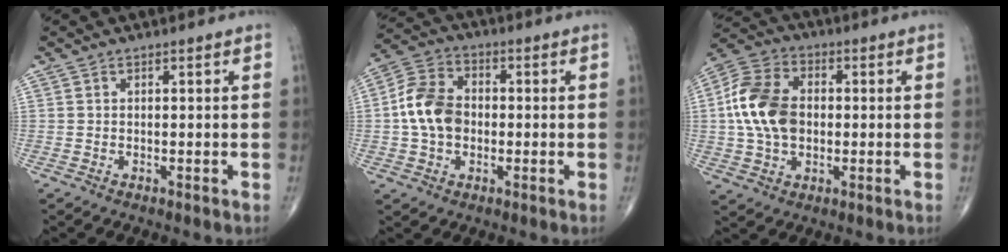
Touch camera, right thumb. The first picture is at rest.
{"total": 10.1, "force": [-0.6, 7.3, 6.9], "torque": [-0.121, 0.026, -0.021]}
{"total": 13.6, "force": [0.4, 9.3, 9.9], "torque": [-0.185, 0.019, 0.002]}